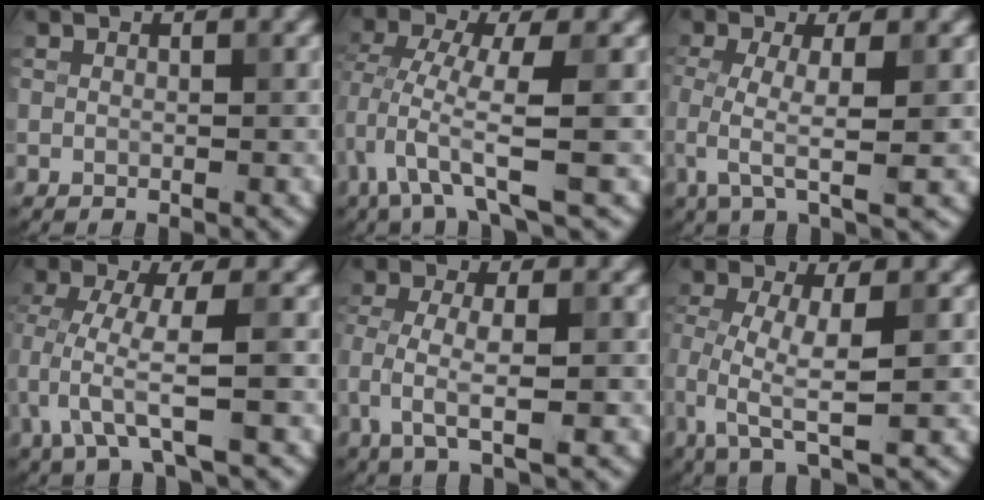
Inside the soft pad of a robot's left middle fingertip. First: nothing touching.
{"total": 5.3, "force": [-2.1, 1.1, 4.8], "torque": [-0.100, -0.001, -0.044]}
{"total": 4.3, "force": [-0.7, 1.1, 4.1], "torque": [-0.088, -0.008, -0.016]}
{"total": 4.8, "force": [-1.6, 0.9, 4.4], "torque": [-0.094, -0.004, -0.034]}
{"total": 4.1, "force": [-1.3, 1.1, 3.8], "torque": [-0.075, -0.001, -0.027]}
{"total": 5.2, "force": [-1.4, 1.5, 4.8], "torque": [-0.099, -0.003, -0.030]}